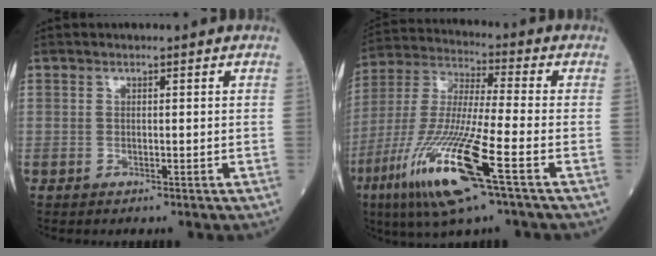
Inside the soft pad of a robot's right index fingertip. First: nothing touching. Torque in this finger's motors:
{"motor_torque": [1.33, -0.80, 1.05, 0.21]}